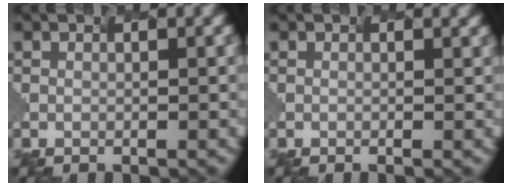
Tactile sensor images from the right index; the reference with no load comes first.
{"total": 1.0, "force": [0.4, 0.6, 0.7], "torque": [0.006, 0.000, -0.011]}